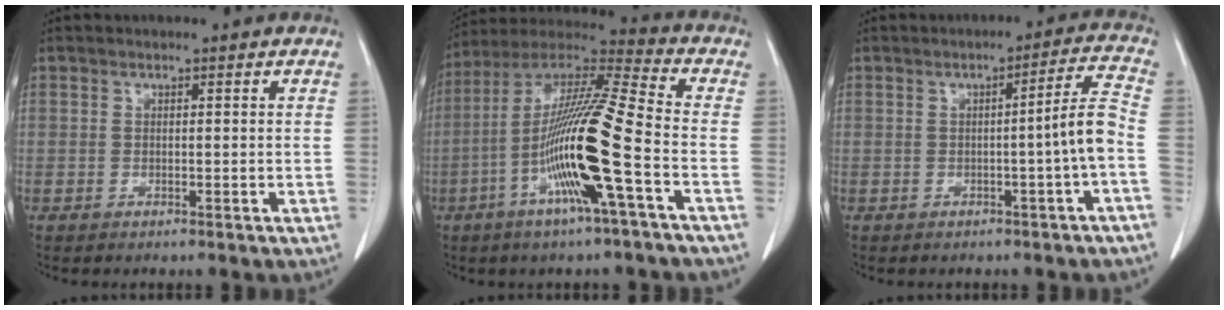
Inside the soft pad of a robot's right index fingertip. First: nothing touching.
{"total": 17.7, "force": [-5.3, -0.2, 16.9], "torque": [-0.331, -0.005, -0.109]}
{"total": 5.5, "force": [-1.5, -1.2, 5.1], "torque": [-0.066, 0.006, -0.023]}